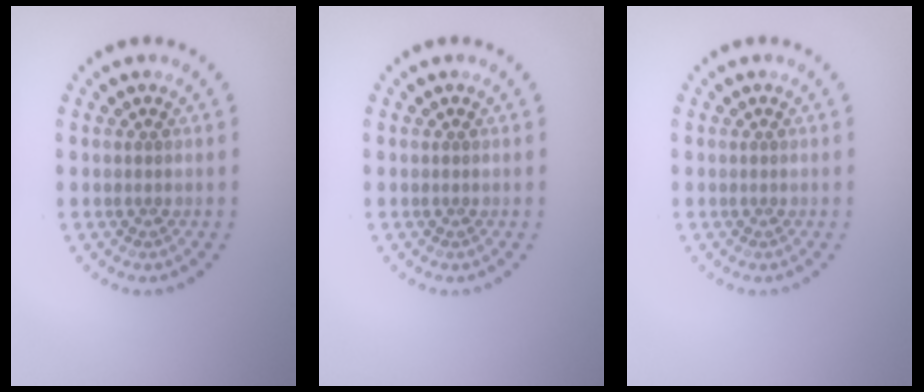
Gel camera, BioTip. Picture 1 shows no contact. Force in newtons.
{"total": 0.0}
{"total": 0.0}